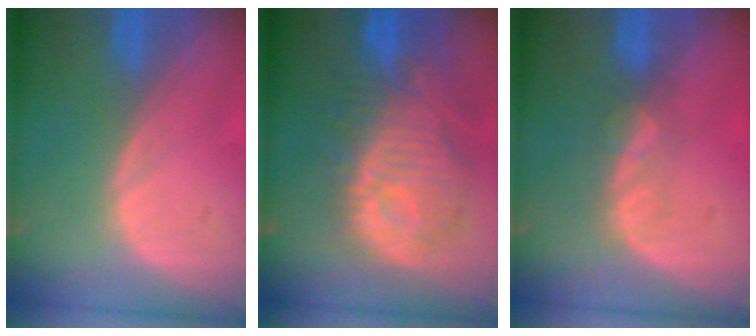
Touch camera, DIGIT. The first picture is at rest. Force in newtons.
{"total": 11.9, "press": 10.8, "slide": 4.9}
{"total": 3.5, "press": 3.1, "slide": 1.6}